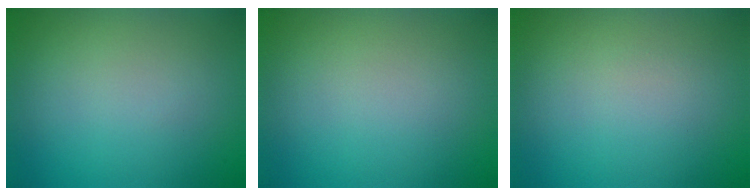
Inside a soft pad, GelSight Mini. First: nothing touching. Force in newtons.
{"total": 0.0}
{"total": 0.0}